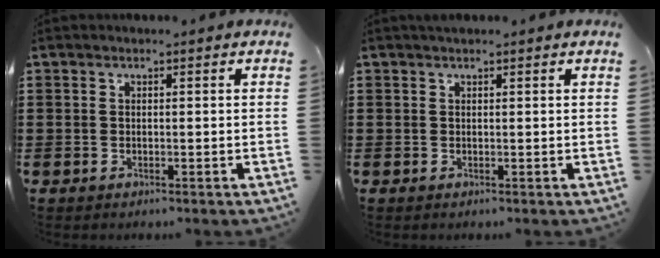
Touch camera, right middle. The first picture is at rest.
{"total": 0.6, "force": [0.5, 0.3, 0.2], "torque": [-0.004, 0.003, 0.009]}